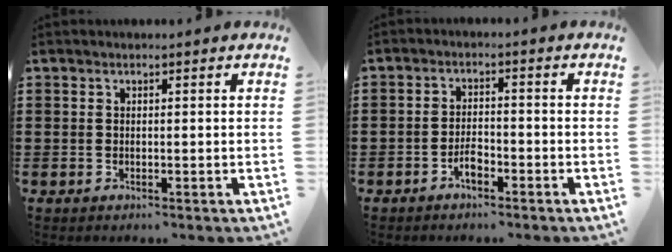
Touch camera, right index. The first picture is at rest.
{"total": 2.9, "force": [-1.8, 1.0, 2.1], "torque": [-0.046, -0.001, -0.035]}